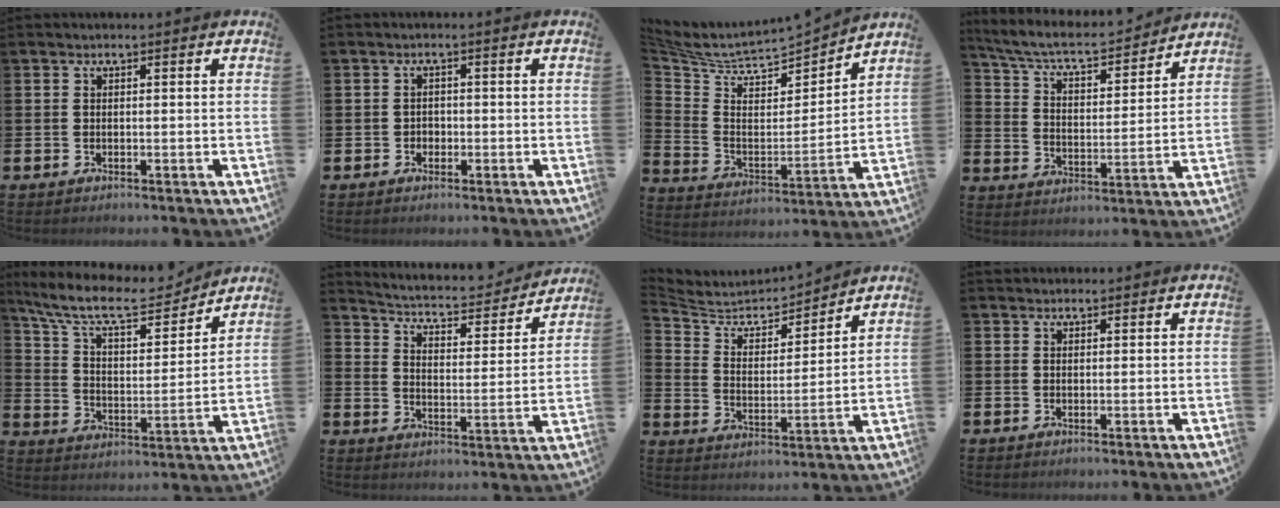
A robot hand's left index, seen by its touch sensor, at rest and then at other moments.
{"total": 1.3, "force": [-0.5, 1.2, 0.3], "torque": [-0.004, 0.003, -0.013]}
{"total": 6.0, "force": [5.5, 1.6, 1.9], "torque": [-0.071, -0.051, 0.086]}
{"total": 7.0, "force": [6.4, 1.5, 2.4], "torque": [-0.079, -0.048, 0.106]}
{"total": 11.0, "force": [9.7, 3.0, 4.4], "torque": [-0.113, -0.060, 0.163]}
{"total": 5.1, "force": [4.8, 1.3, 1.1], "torque": [-0.042, -0.041, 0.074]}
{"total": 6.0, "force": [5.7, 1.7, 0.6], "torque": [-0.050, -0.053, 0.095]}
{"total": 1.2, "force": [1.1, 0.5, -0.1], "torque": [0.012, 0.000, 0.018]}